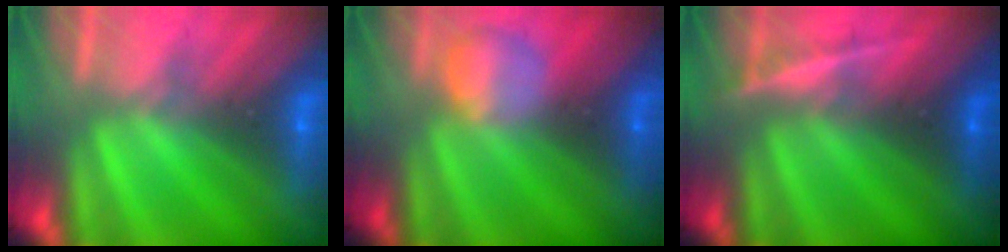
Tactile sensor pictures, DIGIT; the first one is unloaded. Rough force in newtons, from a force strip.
{"total": 2.4}
{"total": 4.4}